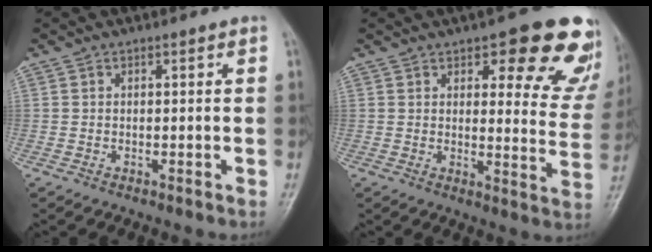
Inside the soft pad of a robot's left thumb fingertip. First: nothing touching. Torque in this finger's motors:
{"motor_torque": [0.45, 0.65, 0.14, -0.30, 0.09]}